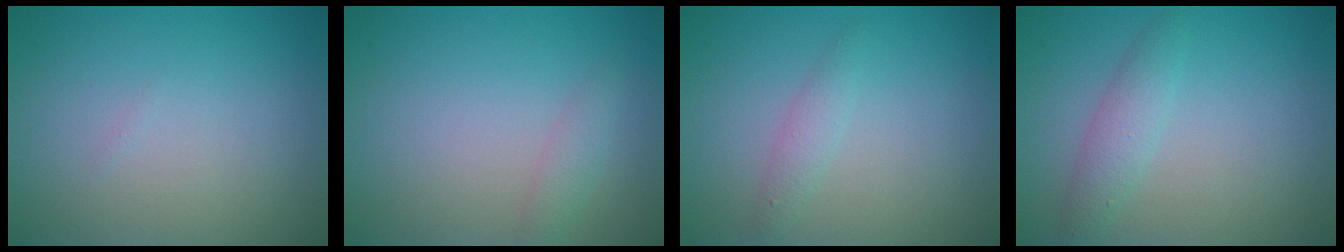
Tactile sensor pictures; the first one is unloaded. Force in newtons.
{"total": 1.3, "press": 1.3, "slide": 0.0}
{"total": 1.4, "press": 1.4, "slide": 0.0}
{"total": 2.3, "press": 2.3, "slide": 0.1}